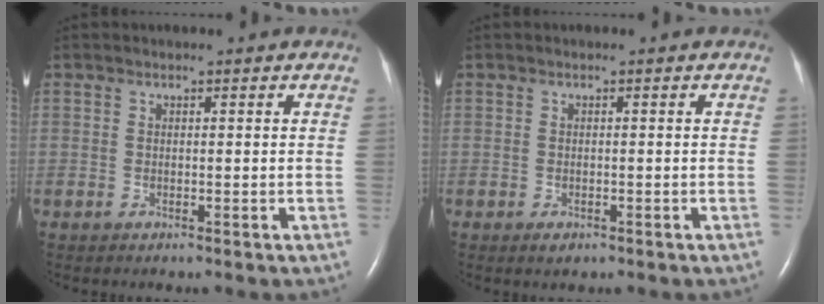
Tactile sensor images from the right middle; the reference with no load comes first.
{"total": 1.2, "force": [-0.7, 0.7, 0.7], "torque": [-0.010, 0.001, -0.004]}